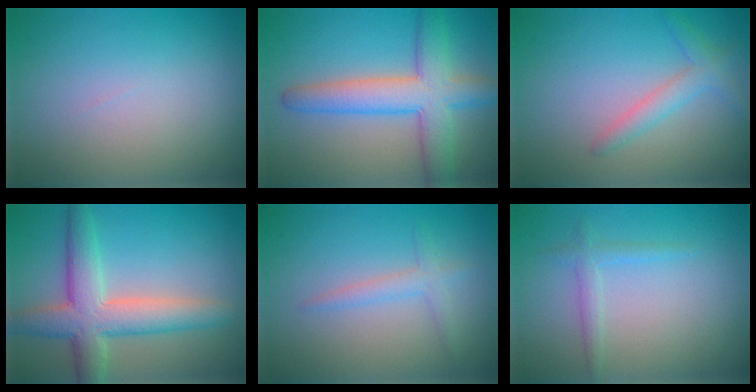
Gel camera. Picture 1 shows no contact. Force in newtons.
{"total": 6.4, "press": 6.4, "slide": 0.2}
{"total": 2.2, "press": 2.2, "slide": 0.1}
{"total": 6.1, "press": 6.1, "slide": 0.4}
{"total": 1.6, "press": 1.6, "slide": 0.1}
{"total": 1.3, "press": 1.3, "slide": 0.0}